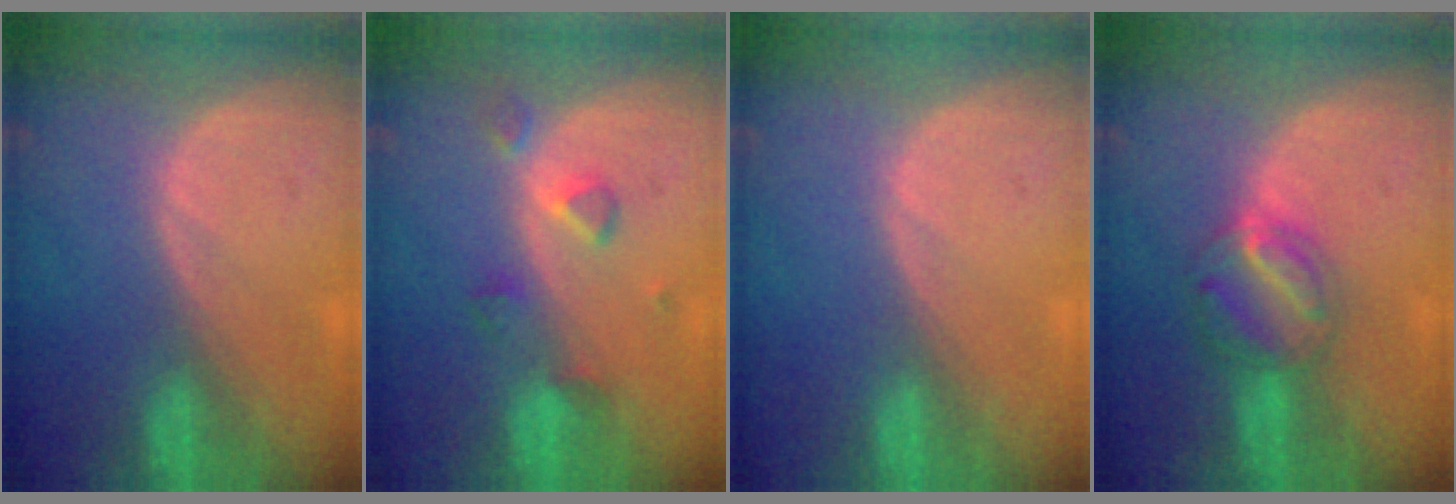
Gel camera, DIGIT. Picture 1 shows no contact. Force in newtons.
{"total": 3.8, "press": 3.7, "slide": 0.8}
{"total": 0.0}
{"total": 6.1, "press": 5.6, "slide": 2.4}